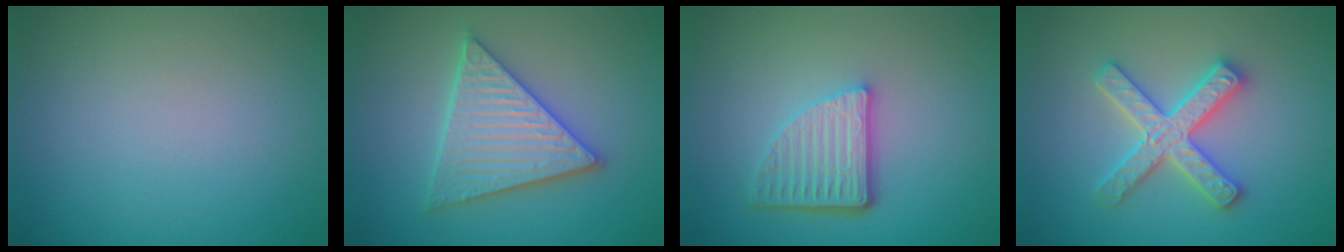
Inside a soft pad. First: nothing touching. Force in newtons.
{"total": 5.6, "press": 5.6, "slide": 0.5}
{"total": 5.0, "press": 3.5, "slide": 3.6}
{"total": 4.7, "press": 4.6, "slide": 0.6}